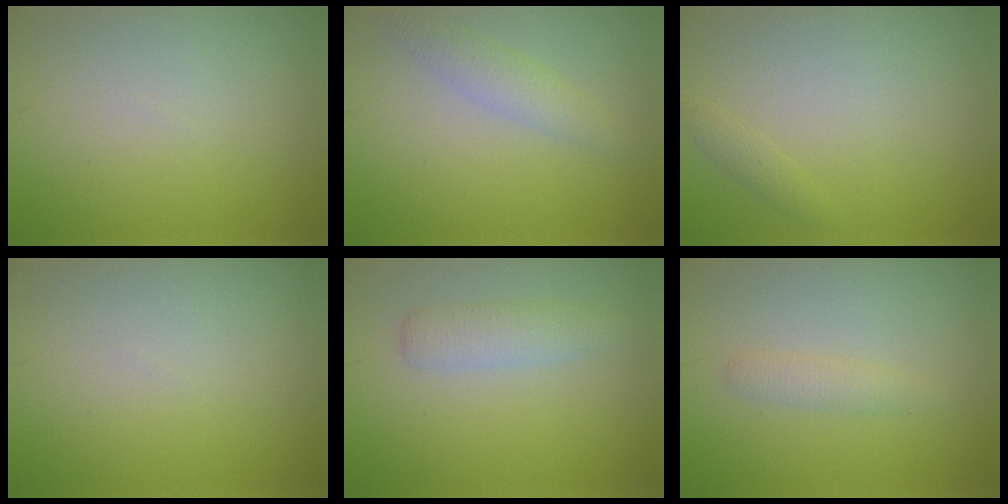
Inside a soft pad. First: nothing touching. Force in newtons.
{"total": 2.2, "press": 2.2, "slide": 0.1}
{"total": 0.8, "press": 0.8, "slide": 0.0}
{"total": 0.0}
{"total": 2.2, "press": 2.2, "slide": 0.0}
{"total": 1.3, "press": 1.3, "slide": 0.0}